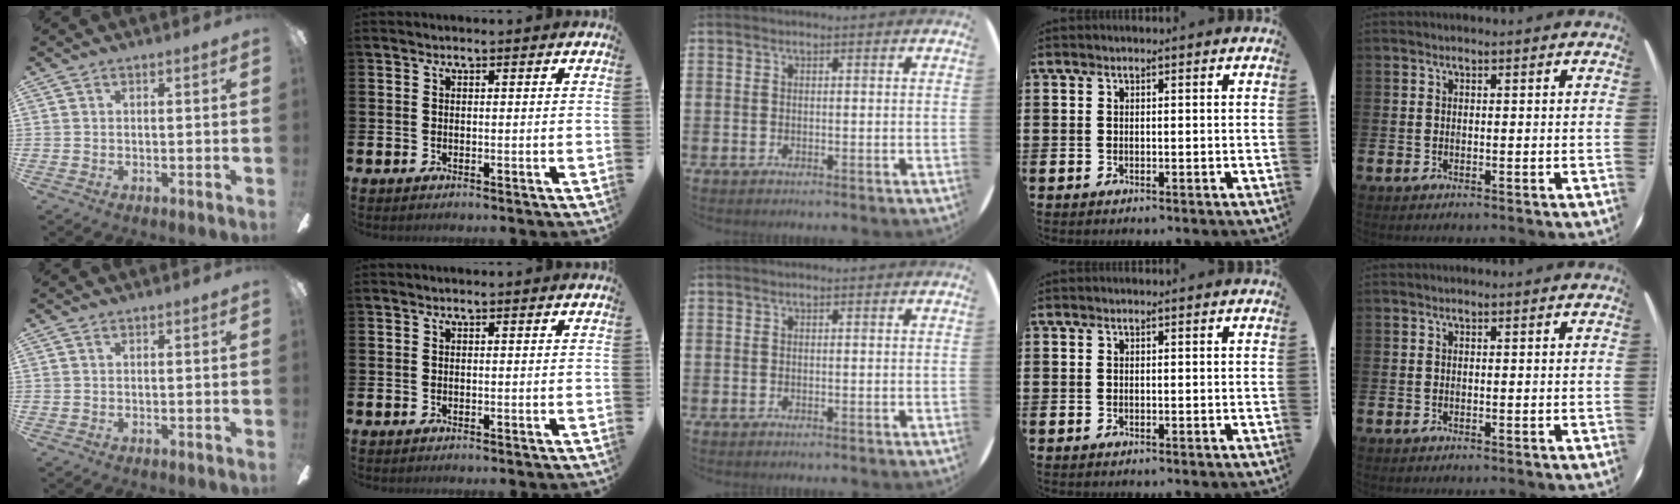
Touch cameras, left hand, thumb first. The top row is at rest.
{}